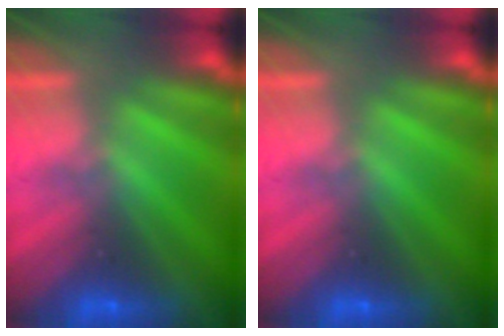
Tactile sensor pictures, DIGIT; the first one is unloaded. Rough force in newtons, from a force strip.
{"total": 0.0}